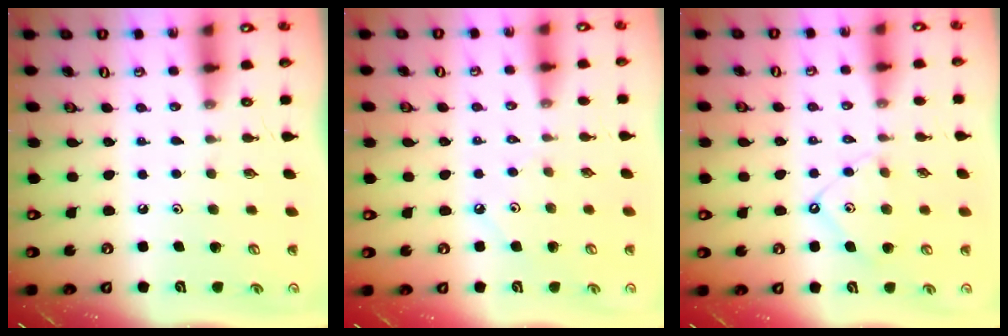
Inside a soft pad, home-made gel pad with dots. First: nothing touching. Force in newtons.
{"total": 2.2, "press": 2.2, "slide": 0.3}
{"total": 8.4, "press": 8.3, "slide": 0.9}